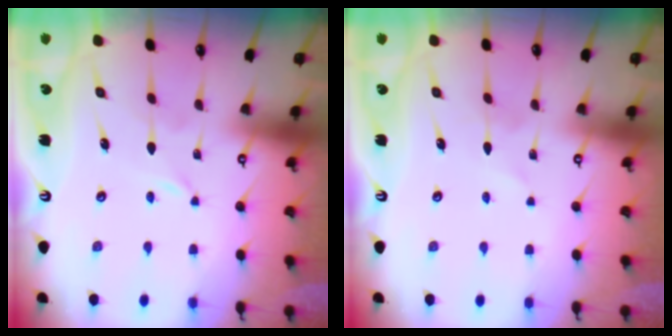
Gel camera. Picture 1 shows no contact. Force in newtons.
{"total": 0.7, "press": 0.7, "slide": 0.0}